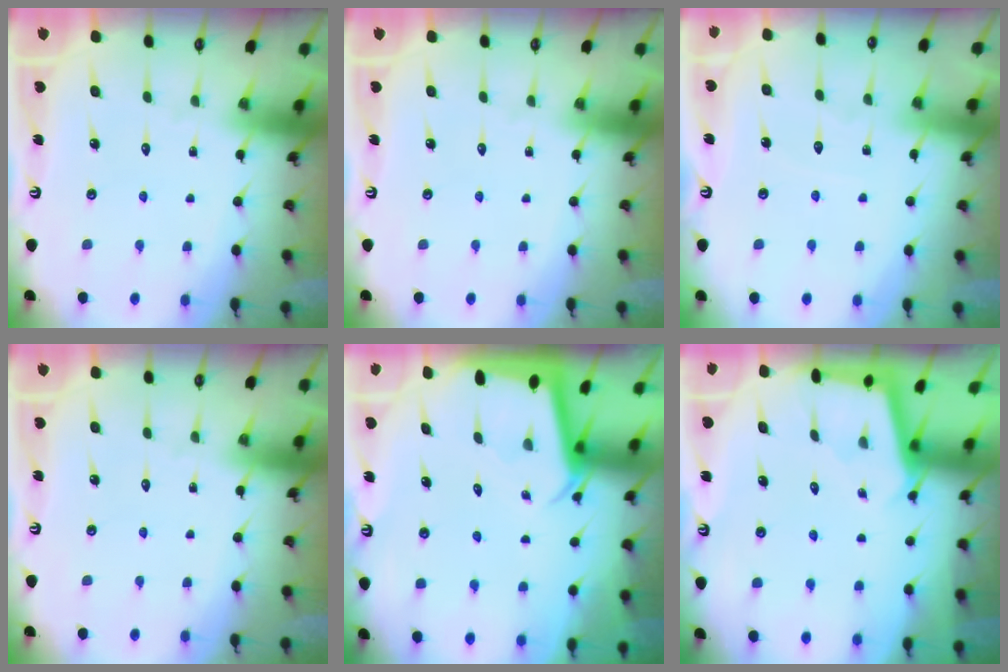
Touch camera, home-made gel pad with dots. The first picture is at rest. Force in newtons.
{"total": 0.0}
{"total": 4.7, "press": 4.7, "slide": 0.6}
{"total": 0.0}
{"total": 2.1, "press": 2.1, "slide": 0.2}
{"total": 2.1, "press": 2.1, "slide": 0.2}